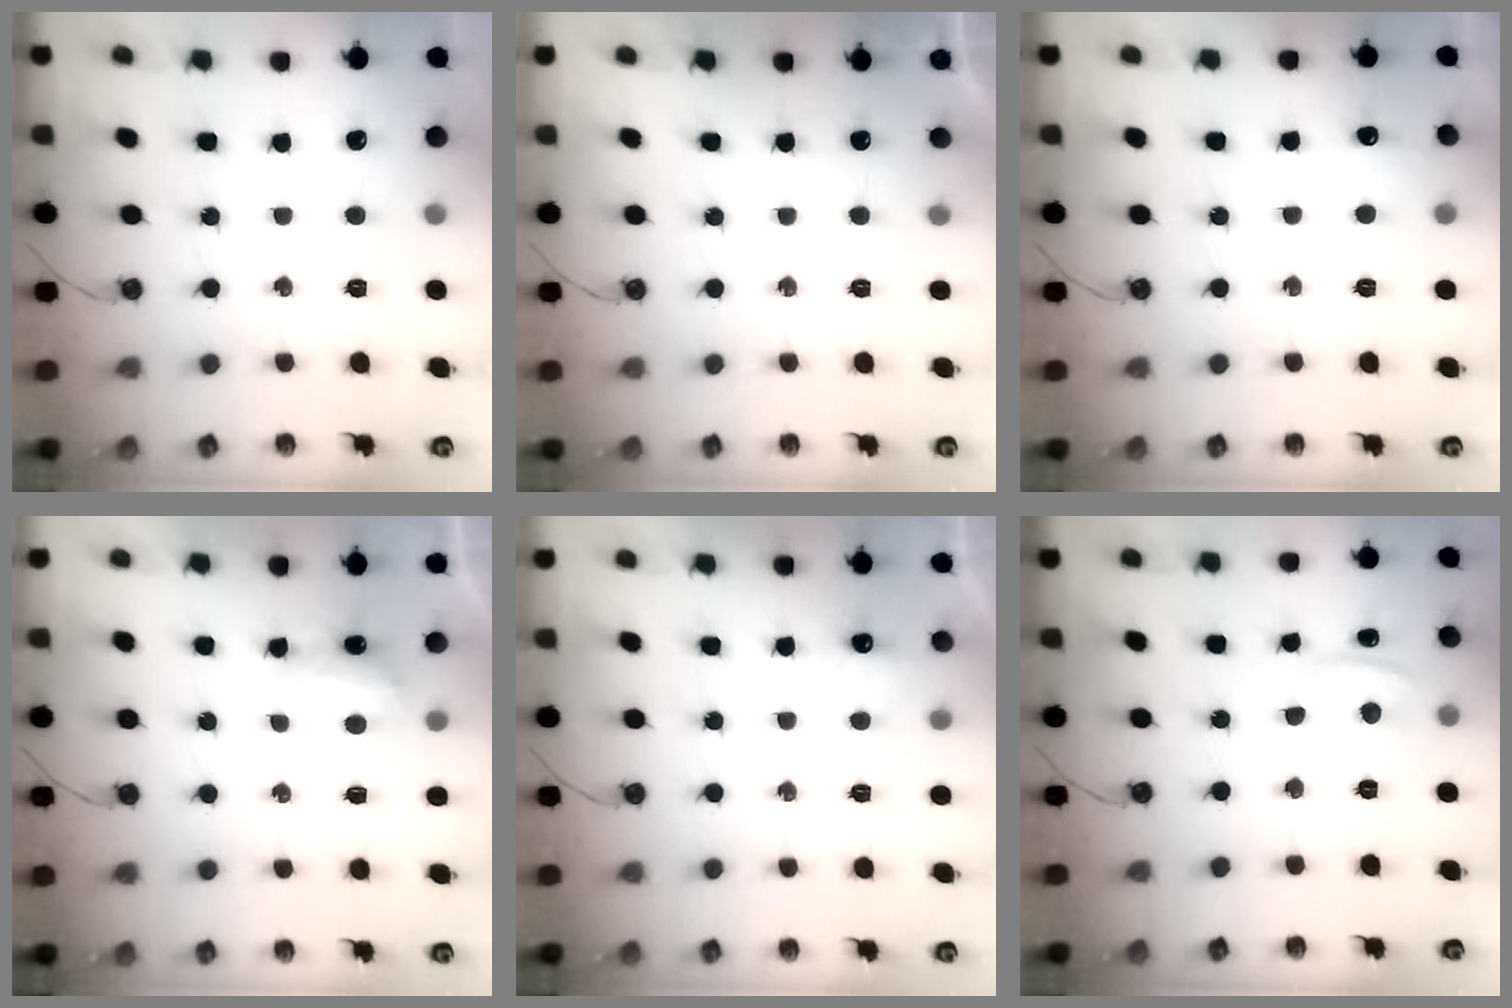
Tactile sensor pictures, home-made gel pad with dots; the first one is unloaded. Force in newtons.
{"total": 0.0}
{"total": 5.7, "press": 5.6, "slide": 0.8}
{"total": 4.5, "press": 4.4, "slide": 0.8}
{"total": 3.9, "press": 3.9, "slide": 0.7}
{"total": 1.6, "press": 1.2, "slide": 1.0}